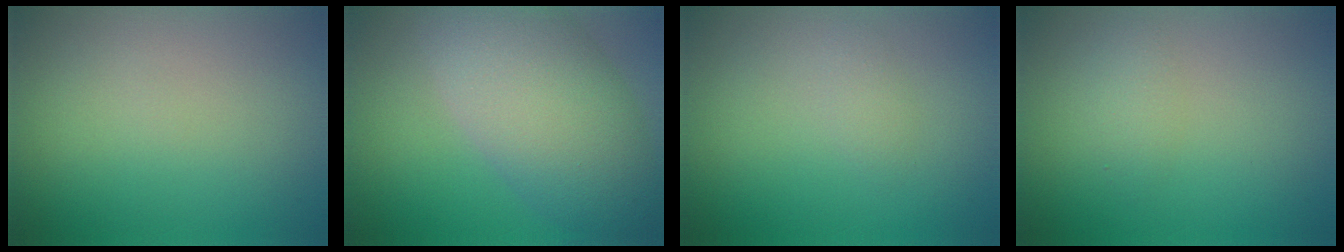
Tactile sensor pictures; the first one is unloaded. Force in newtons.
{"total": 9.9, "press": 9.9, "slide": 0.7}
{"total": 0.9, "press": 0.9, "slide": 0.1}
{"total": 1.3, "press": 1.3, "slide": 0.0}